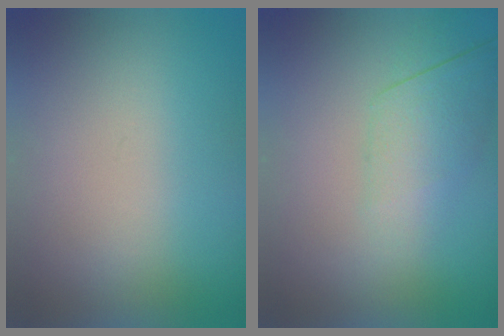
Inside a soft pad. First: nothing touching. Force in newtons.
{"total": 2.3}